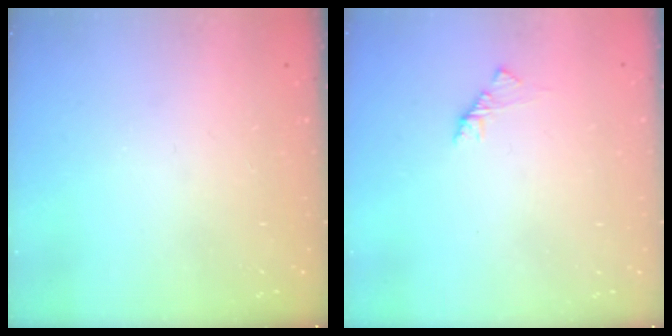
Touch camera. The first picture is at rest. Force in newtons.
{"total": 1.7, "press": 1.6, "slide": 0.5}